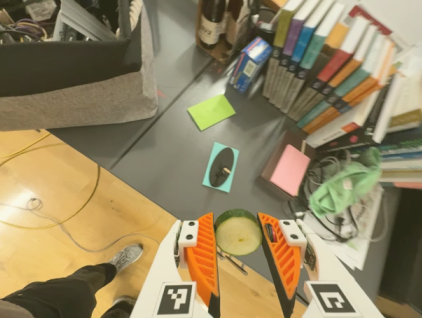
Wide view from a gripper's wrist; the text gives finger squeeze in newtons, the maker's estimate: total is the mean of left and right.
{"total": 8.3, "left": 8.7, "right": 7.9}